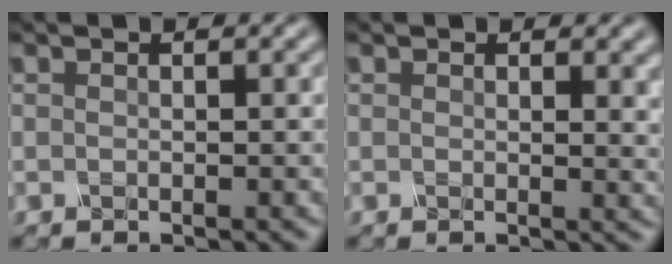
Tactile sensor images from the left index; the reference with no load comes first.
{"total": 1.9, "force": [0.9, 0.8, 1.4], "torque": [-0.010, -0.001, 0.015]}